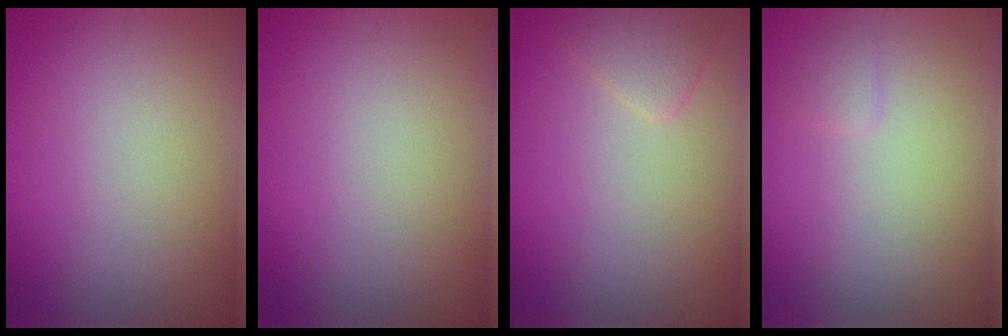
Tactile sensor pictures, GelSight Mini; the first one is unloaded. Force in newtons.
{"total": 0.0}
{"total": 1.6, "press": 1.6, "slide": 0.2}
{"total": 0.8, "press": 0.8, "slide": 0.1}